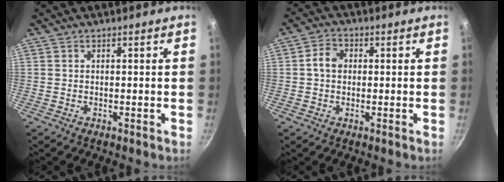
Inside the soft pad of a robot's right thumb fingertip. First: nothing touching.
{"total": 4.1, "force": [0.3, 3.3, 2.5], "torque": [-0.030, 0.013, -0.002]}